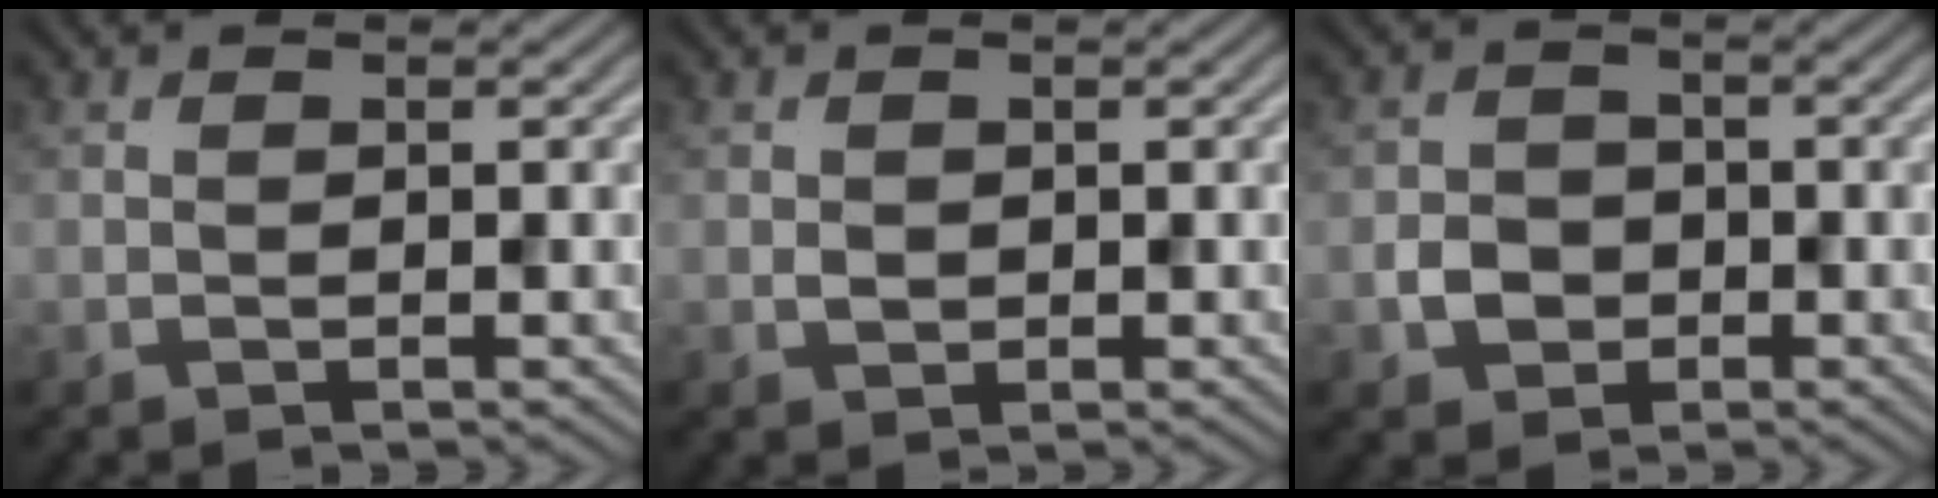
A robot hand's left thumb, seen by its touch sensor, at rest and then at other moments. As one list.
[{"total": 1.0, "force": [0.0, 0.9, 0.5], "torque": [-0.010, -0.003, 0.001]}, {"total": 3.1, "force": [-1.0, 2.7, 1.1], "torque": [-0.020, -0.001, -0.021]}]